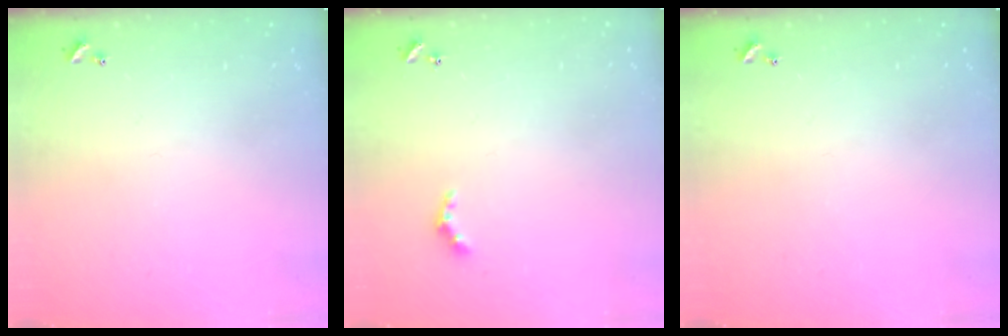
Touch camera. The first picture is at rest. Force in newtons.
{"total": 3.6, "press": 3.6, "slide": 0.6}
{"total": 0.0}